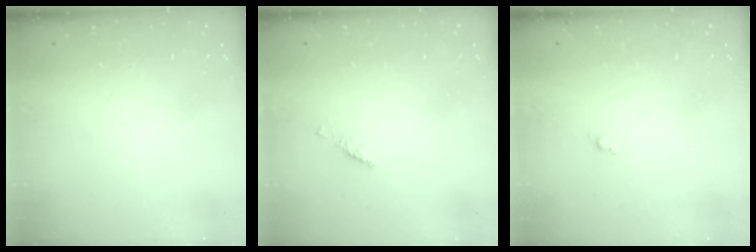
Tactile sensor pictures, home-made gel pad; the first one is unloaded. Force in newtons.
{"total": 2.1, "press": 2.0, "slide": 0.6}
{"total": 0.5, "press": 0.4, "slide": 0.4}